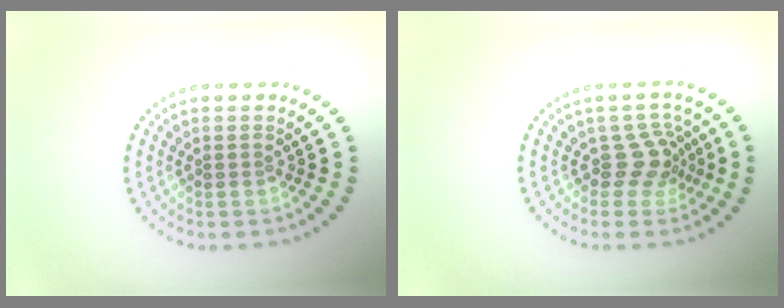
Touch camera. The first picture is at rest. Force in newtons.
{"total": 2.5, "press": 1.9, "slide": 1.7}